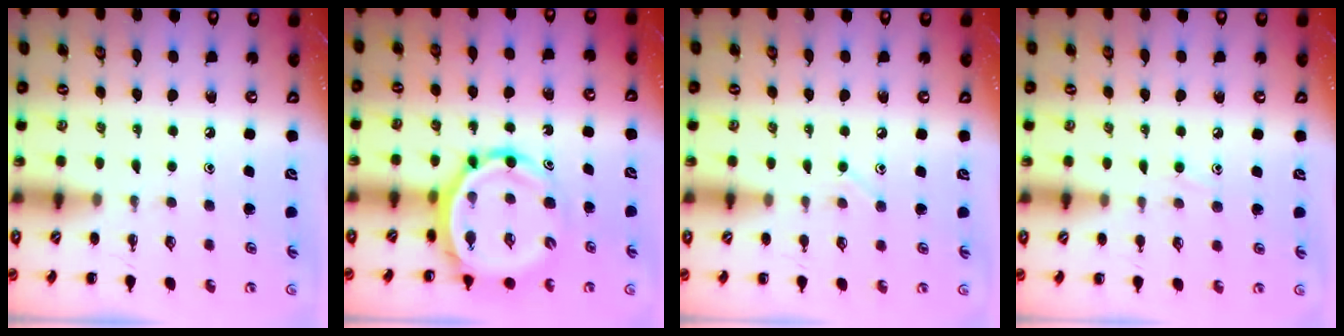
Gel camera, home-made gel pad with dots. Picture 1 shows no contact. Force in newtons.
{"total": 11.2, "press": 10.7, "slide": 3.5}
{"total": 6.1, "press": 5.8, "slide": 1.9}
{"total": 6.5, "press": 6.1, "slide": 2.4}